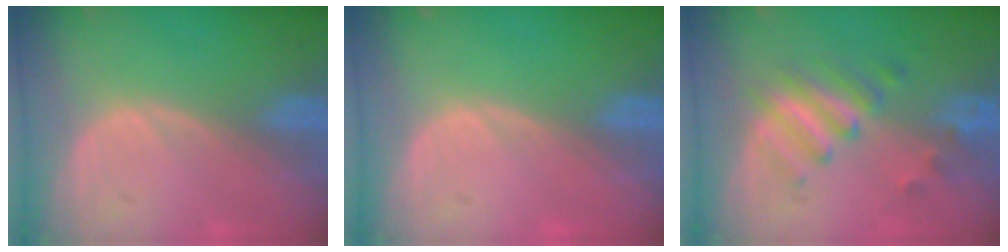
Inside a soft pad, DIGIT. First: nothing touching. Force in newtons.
{"total": 0.0}
{"total": 5.4, "press": 5.3, "slide": 1.0}